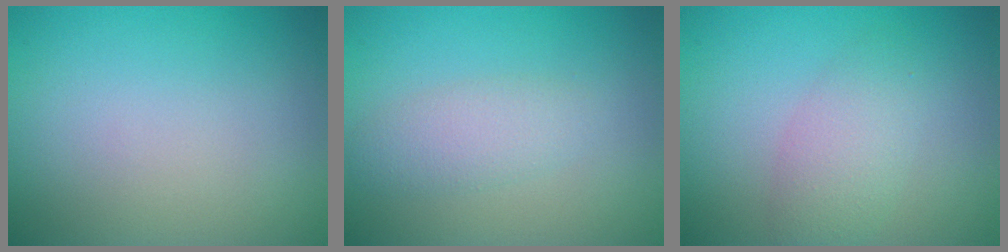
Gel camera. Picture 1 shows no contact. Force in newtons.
{"total": 2.3, "press": 2.3, "slide": 0.0}
{"total": 2.9, "press": 2.9, "slide": 0.1}